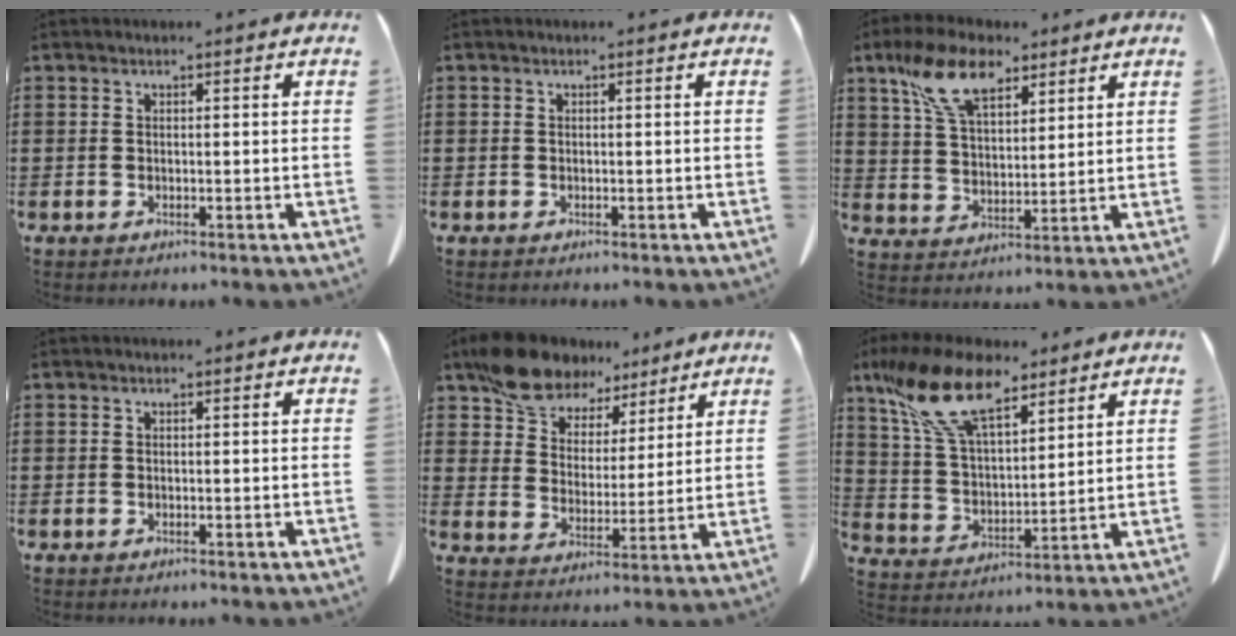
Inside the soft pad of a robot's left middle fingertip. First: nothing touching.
{"total": 0.0}
{"total": 10.5, "force": [6.7, 4.8, 6.5], "torque": [-0.147, 0.002, 0.127]}
{"total": 0.0}
{"total": 9.8, "force": [8.3, 4.6, 2.5], "torque": [-0.083, -0.029, 0.159]}
{"total": 14.8, "force": [10.3, 5.6, 9.1], "torque": [-0.217, -0.025, 0.185]}